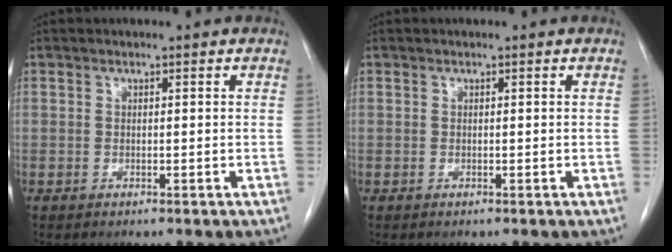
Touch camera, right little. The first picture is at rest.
{"total": 0.0}